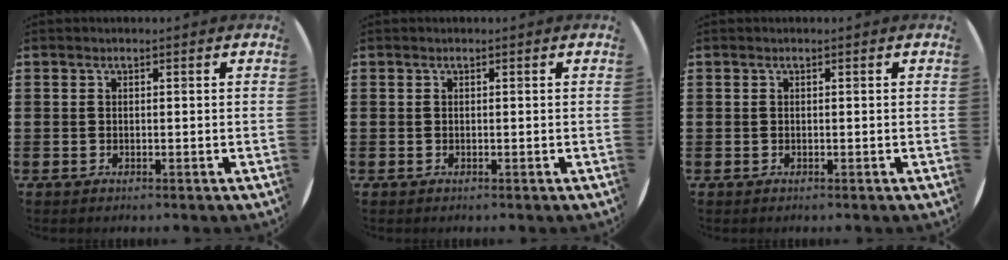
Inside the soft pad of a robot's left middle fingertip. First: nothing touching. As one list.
[{"total": 0.0}, {"total": 0.0}]